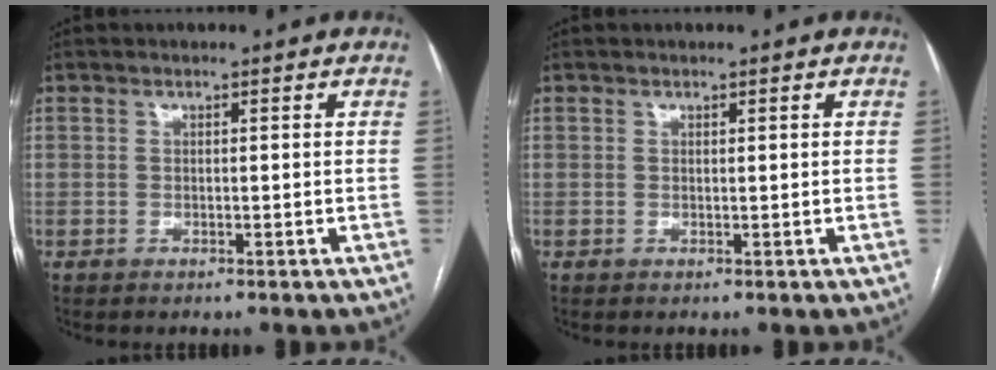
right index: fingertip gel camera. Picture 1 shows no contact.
{"total": 0.0}